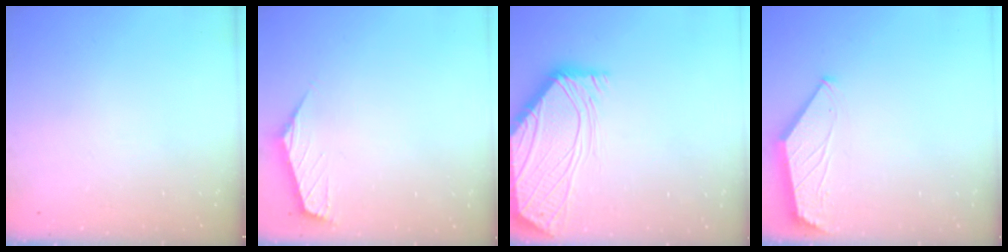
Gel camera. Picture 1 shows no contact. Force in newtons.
{"total": 0.8, "press": 0.7, "slide": 0.4}
{"total": 1.3, "press": 1.2, "slide": 0.4}
{"total": 1.6, "press": 1.6, "slide": 0.4}